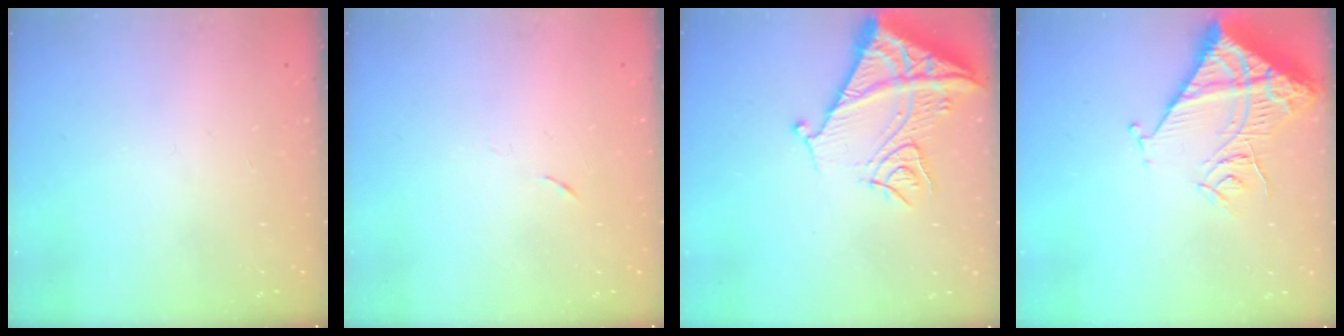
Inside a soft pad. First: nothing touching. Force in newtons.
{"total": 4.0, "press": 3.6, "slide": 1.7}
{"total": 13.8, "press": 13.7, "slide": 1.4}
{"total": 14.6, "press": 14.5, "slide": 1.4}